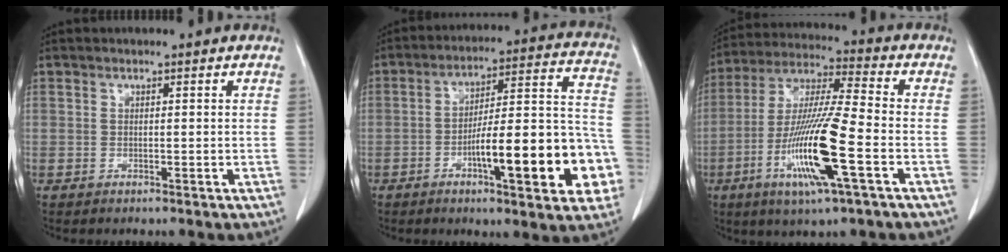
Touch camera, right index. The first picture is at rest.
{"total": 20.2, "force": [-6.8, 4.1, 18.6], "torque": [-0.209, 0.033, -0.087]}
{"total": 16.6, "force": [-5.6, 0.9, 15.6], "torque": [-0.315, -0.019, -0.106]}